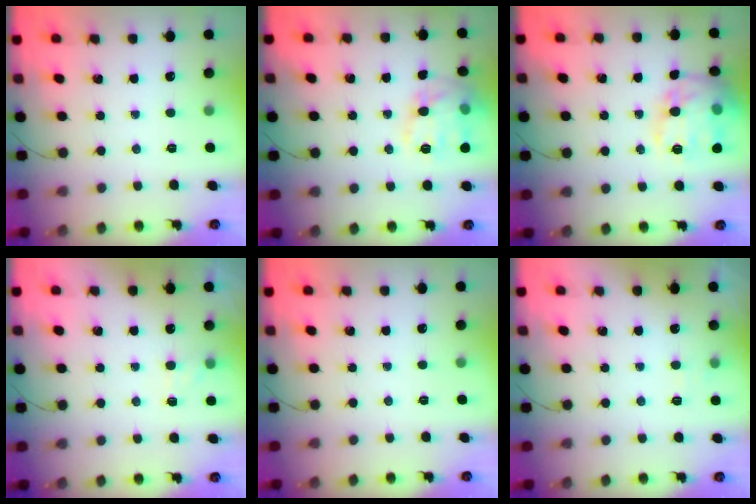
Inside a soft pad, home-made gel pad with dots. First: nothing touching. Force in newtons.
{"total": 15.3, "press": 15.2, "slide": 0.3}
{"total": 19.4, "press": 19.3, "slide": 1.6}
{"total": 5.6, "press": 5.3, "slide": 1.7}
{"total": 0.0}
{"total": 3.1, "press": 2.5, "slide": 1.8}